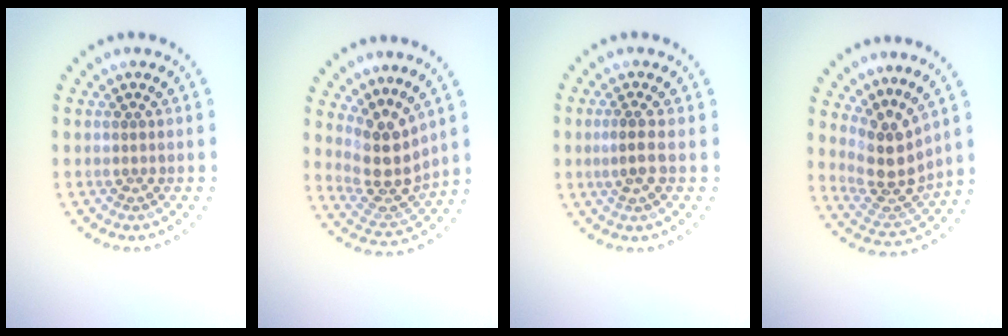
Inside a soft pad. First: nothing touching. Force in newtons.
{"total": 4.2, "press": 3.2, "slide": 2.8}
{"total": 1.9, "press": 1.6, "slide": 0.9}
{"total": 4.1, "press": 3.2, "slide": 2.6}